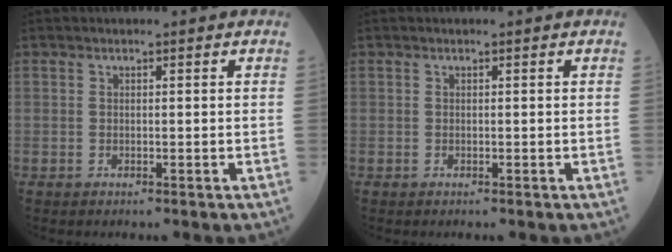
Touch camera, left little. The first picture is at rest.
{"total": 0.0}